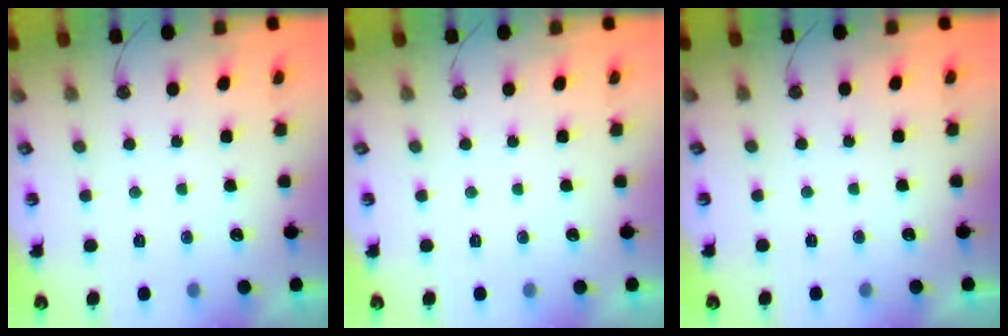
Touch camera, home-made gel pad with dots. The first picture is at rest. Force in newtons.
{"total": 0.0}
{"total": 0.0}